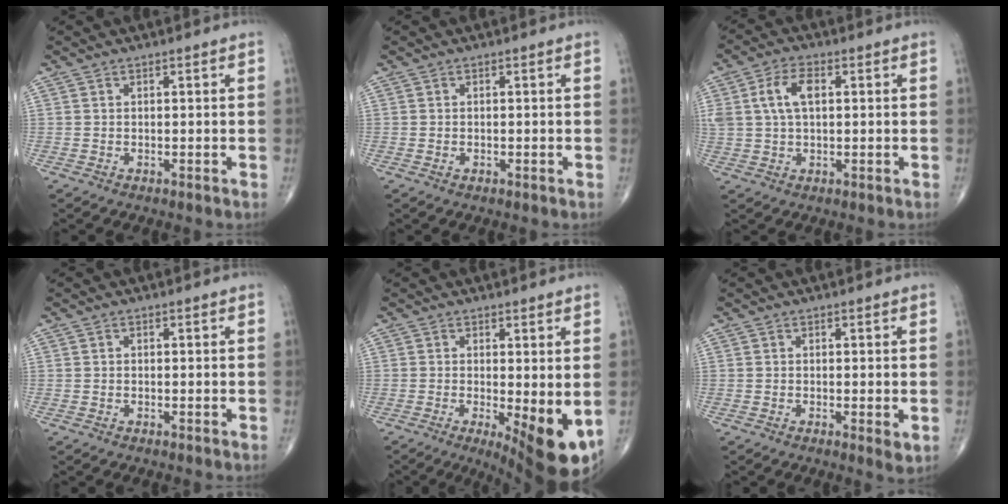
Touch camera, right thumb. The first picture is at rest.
{"total": 0.6, "force": [-0.2, 0.4, 0.4], "torque": [-0.008, 0.003, -0.003]}
{"total": 7.0, "force": [1.6, 3.8, 5.6], "torque": [-0.118, 0.012, 0.033]}
{"total": 0.0}
{"total": 10.8, "force": [-2.1, 3.3, 10.1], "torque": [-0.133, -0.024, -0.020]}
{"total": 2.2, "force": [-0.4, 0.4, 2.1], "torque": [-0.036, -0.010, -0.010]}